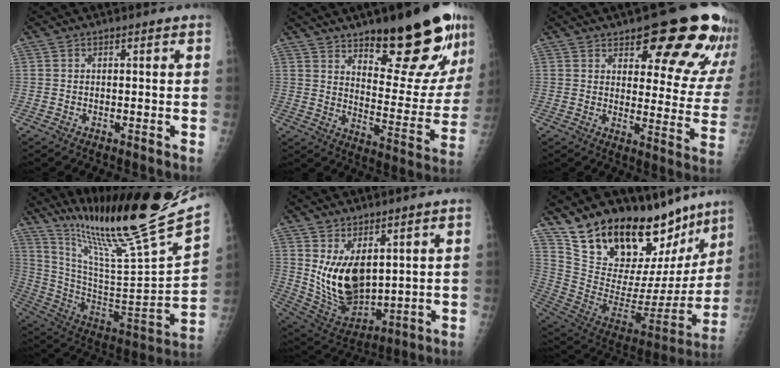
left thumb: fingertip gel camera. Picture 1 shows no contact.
{"total": 24.3, "force": [15.3, 7.6, 17.3], "torque": [-0.192, -0.090, 0.224]}
{"total": 21.1, "force": [13.8, 7.2, 14.2], "torque": [-0.132, -0.071, 0.172]}
{"total": 29.3, "force": [23.8, 0.8, 17.0], "torque": [-0.267, -0.132, 0.390]}
{"total": 12.7, "force": [3.8, 7.2, 9.8], "torque": [-0.150, -0.036, 0.099]}
{"total": 28.3, "force": [22.5, 12.1, 12.1], "torque": [-0.152, -0.120, 0.352]}